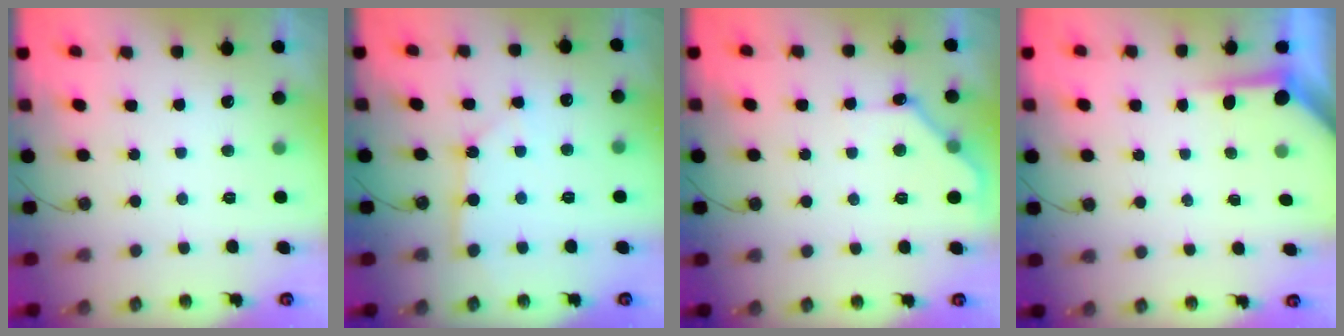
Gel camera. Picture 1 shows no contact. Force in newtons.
{"total": 2.8, "press": 2.8, "slide": 0.1}
{"total": 8.9, "press": 8.9, "slide": 0.6}
{"total": 3.8, "press": 3.7, "slide": 0.4}